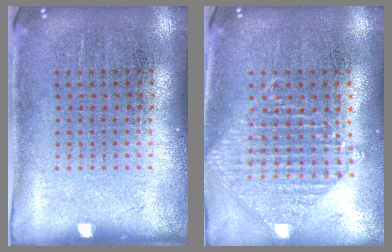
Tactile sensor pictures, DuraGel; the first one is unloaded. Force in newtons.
{"total": 1.0, "press": 1.0, "slide": 0.1}